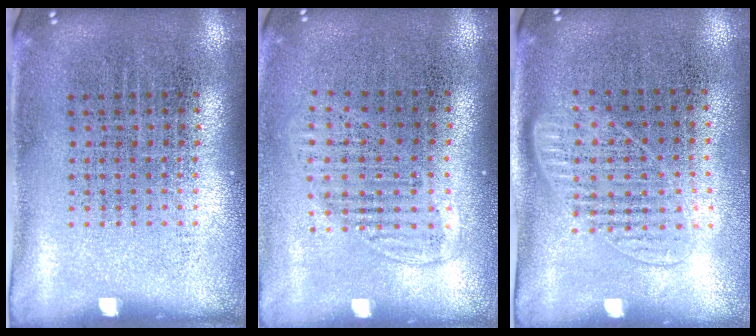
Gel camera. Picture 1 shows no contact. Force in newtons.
{"total": 1.3, "press": 1.1, "slide": 0.7}
{"total": 1.2, "press": 1.1, "slide": 0.6}